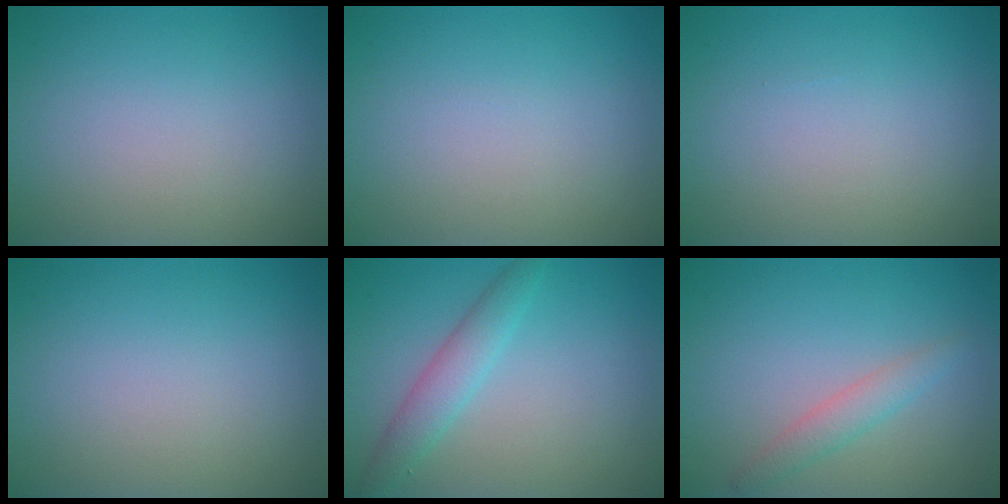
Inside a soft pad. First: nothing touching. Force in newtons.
{"total": 0.0}
{"total": 0.0}
{"total": 0.0}
{"total": 2.8, "press": 2.8, "slide": 0.1}
{"total": 2.7, "press": 2.7, "slide": 0.2}